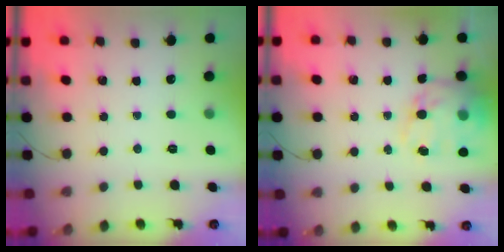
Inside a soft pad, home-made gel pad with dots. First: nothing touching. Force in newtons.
{"total": 14.1, "press": 13.7, "slide": 3.3}